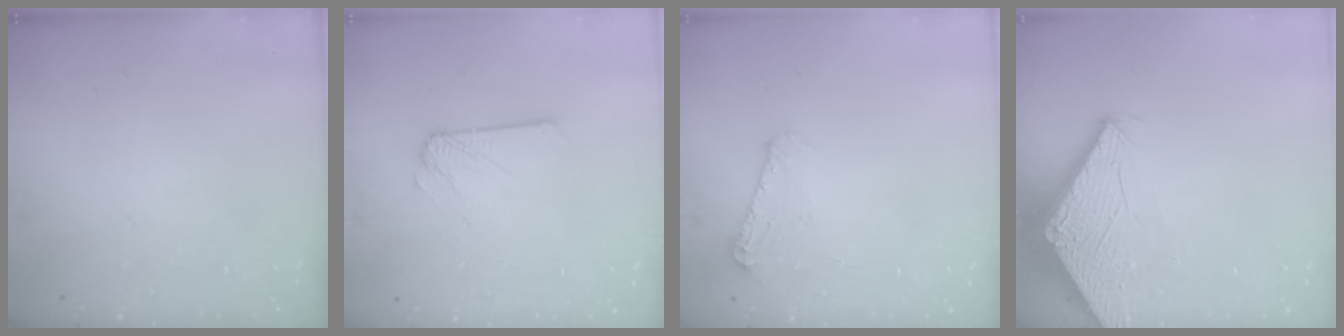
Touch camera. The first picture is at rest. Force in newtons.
{"total": 1.7, "press": 1.7, "slide": 0.2}
{"total": 6.1, "press": 6.1, "slide": 0.6}
{"total": 2.9, "press": 2.9, "slide": 0.2}